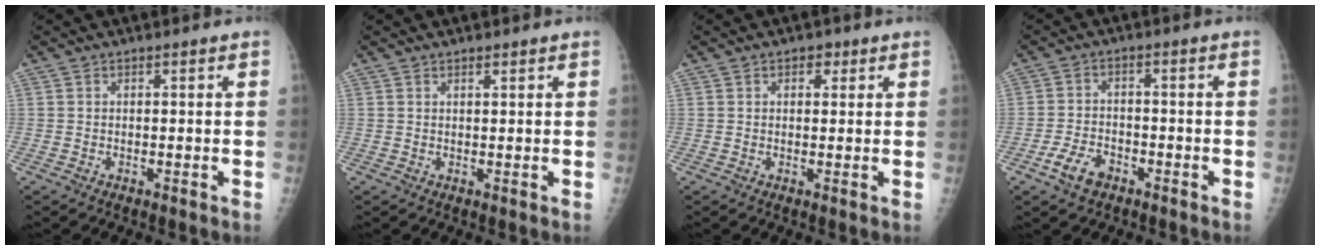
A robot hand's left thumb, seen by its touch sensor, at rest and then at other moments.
{"total": 0.9, "force": [0.7, 0.4, 0.5], "torque": [-0.007, -0.003, 0.010]}
{"total": 2.3, "force": [1.1, 1.5, 1.2], "torque": [-0.002, -0.002, 0.012]}
{"total": 5.5, "force": [-3.2, 3.3, 2.9], "torque": [-0.053, 0.018, -0.057]}